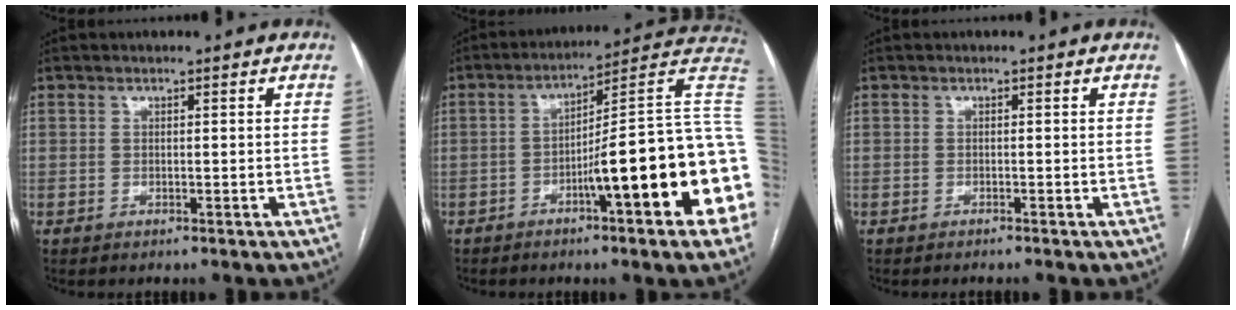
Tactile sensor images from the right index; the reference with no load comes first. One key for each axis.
{"total": 20.2, "fx": -4.6, "fy": 1.0, "fz": 19.6, "tx": -0.183, "ty": 0.026, "tz": -0.061}
{"total": 0.6, "fx": -0.5, "fy": -0.2, "fz": 0.2, "tx": -0.004, "ty": 0.002, "tz": -0.012}